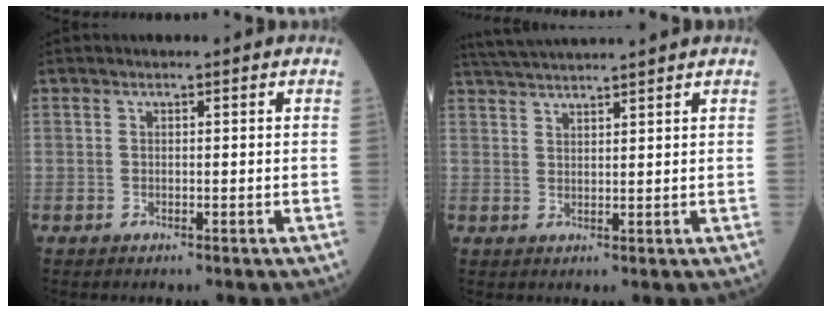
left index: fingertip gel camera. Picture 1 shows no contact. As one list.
[{"total": 8.1, "force": [7.5, -1.1, 2.9], "torque": [-0.054, 0.032, 0.122]}]